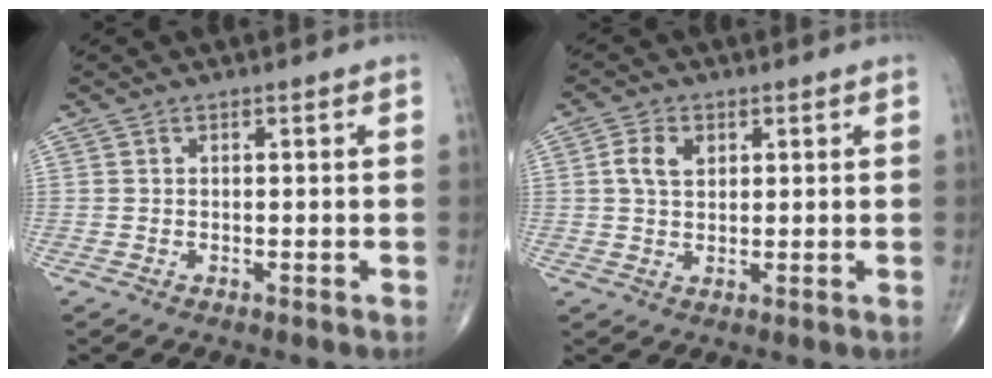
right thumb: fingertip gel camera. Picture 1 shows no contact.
{"total": 4.5, "force": [1.3, 3.1, 3.0], "torque": [-0.054, 0.001, 0.023]}